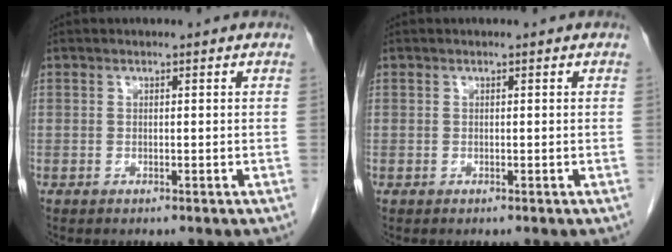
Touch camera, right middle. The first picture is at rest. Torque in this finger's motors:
{"motor_torque": [-0.22, -0.04, -0.01, 0.00]}